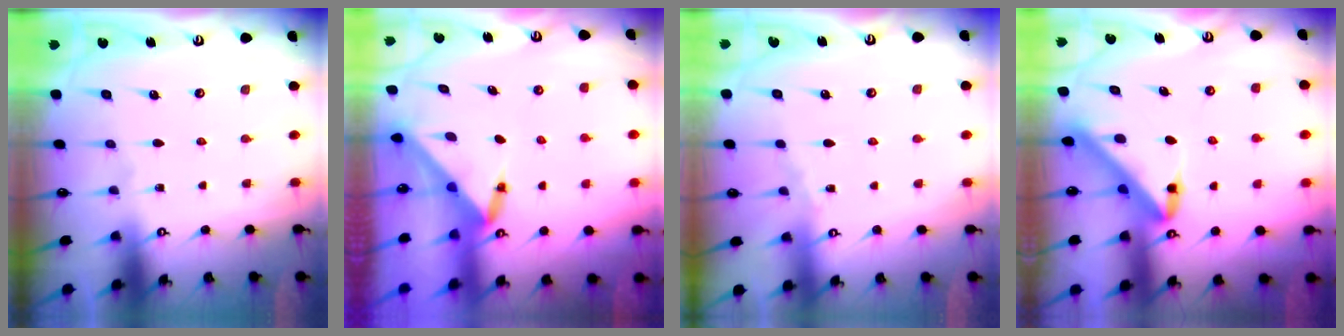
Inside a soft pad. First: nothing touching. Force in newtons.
{"total": 3.6, "press": 3.5, "slide": 0.3}
{"total": 1.8, "press": 1.8, "slide": 0.4}
{"total": 5.1, "press": 5.0, "slide": 0.4}